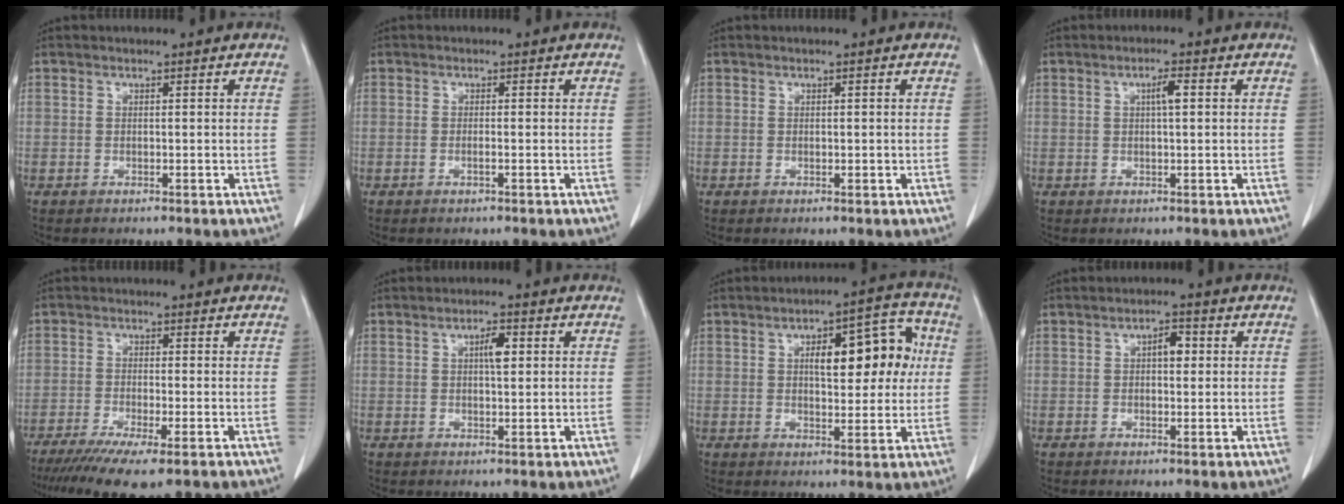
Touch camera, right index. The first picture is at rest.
{"total": 0.6, "force": [-0.3, -0.1, 0.6], "torque": [-0.014, -0.001, -0.004]}
{"total": 0.6, "force": [0.0, 0.2, 0.5], "torque": [-0.010, -0.002, 0.003]}
{"total": 2.3, "force": [0.6, 0.2, 2.2], "torque": [-0.038, 0.004, 0.009]}
{"total": 9.5, "force": [-6.7, 0.9, 6.6], "torque": [-0.101, -0.022, -0.106]}
{"total": 2.9, "force": [0.8, 0.8, 2.7], "torque": [-0.047, 0.004, 0.014]}
{"total": 11.4, "force": [2.3, 4.3, 10.3], "torque": [-0.135, 0.033, 0.035]}
{"total": 2.7, "force": [0.5, 1.3, 2.4], "torque": [-0.034, 0.009, 0.006]}